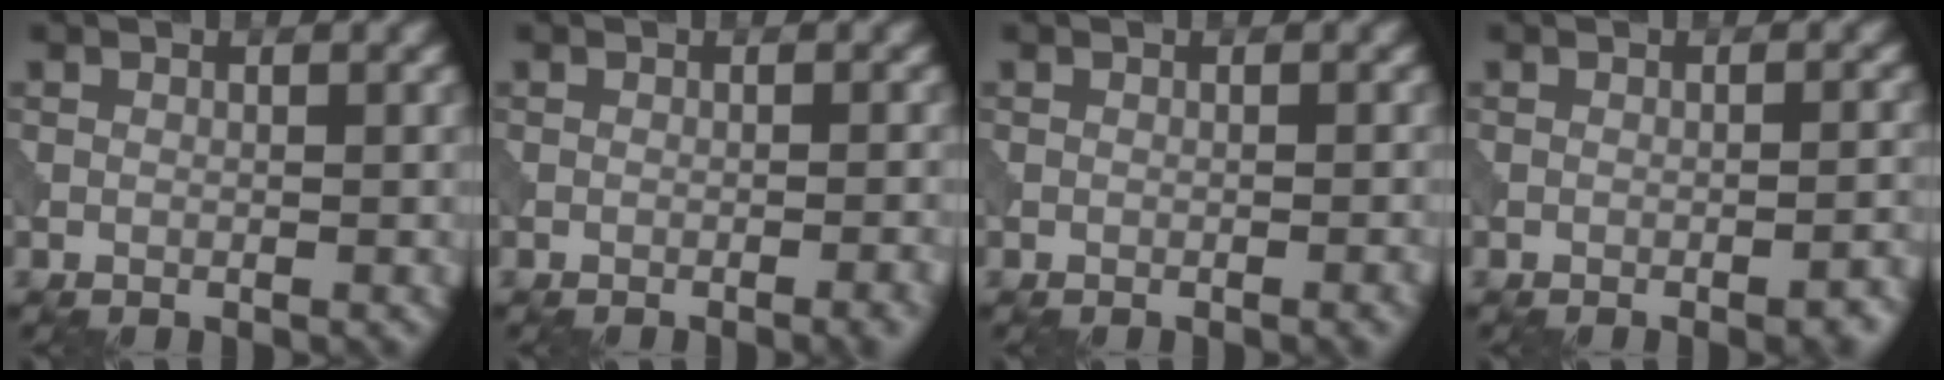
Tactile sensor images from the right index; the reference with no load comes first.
{"total": 2.0, "force": [-1.0, 0.4, 1.7], "torque": [-0.016, 0.005, -0.015]}
{"total": 1.0, "force": [-0.4, 0.2, 0.9], "torque": [-0.009, 0.002, -0.008]}
{"total": 2.6, "force": [-1.5, 0.7, 2.0], "torque": [-0.023, 0.005, -0.021]}